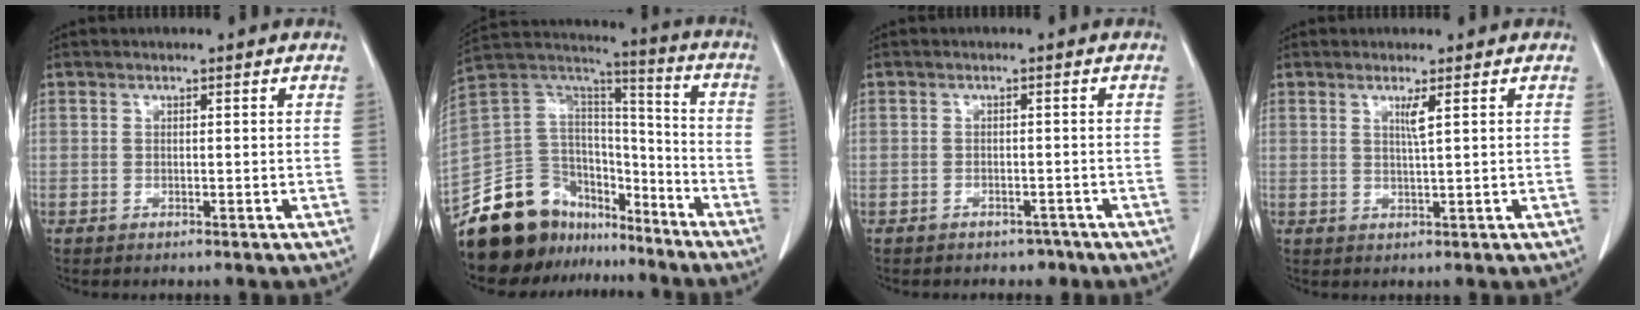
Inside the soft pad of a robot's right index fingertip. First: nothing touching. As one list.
[{"total": 19.2, "force": [-15.5, 10.0, 5.4], "torque": [-0.100, 0.072, -0.258]}, {"total": 2.7, "force": [-2.1, 1.7, 0.2], "torque": [-0.004, 0.007, -0.025]}, {"total": 1.9, "force": [0.8, -0.4, 1.7], "torque": [-0.035, -0.006, 0.017]}]